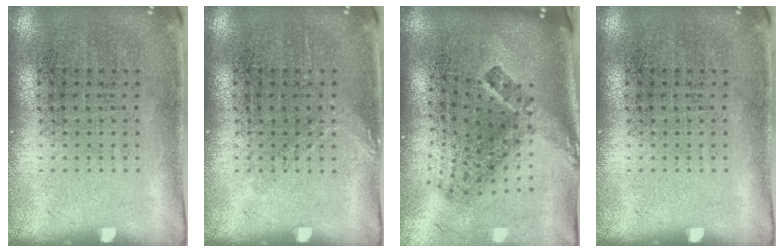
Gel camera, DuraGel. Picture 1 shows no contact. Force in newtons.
{"total": 0.8, "press": 0.8, "slide": 0.2}
{"total": 2.7, "press": 1.7, "slide": 2.1}
{"total": 0.0}